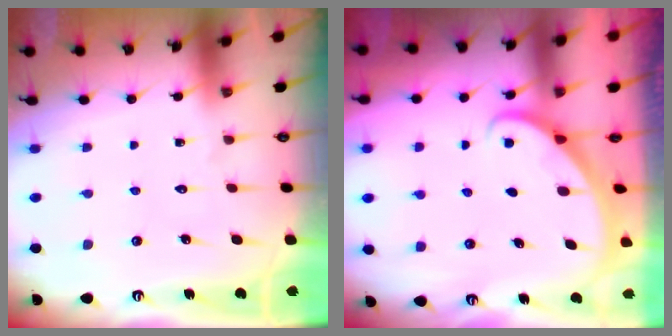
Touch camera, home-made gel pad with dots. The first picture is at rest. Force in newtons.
{"total": 1.9, "press": 1.9, "slide": 0.1}